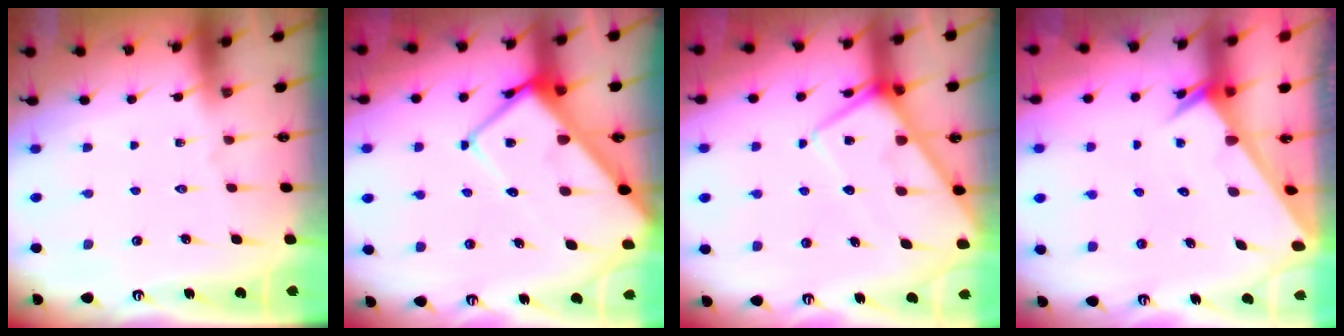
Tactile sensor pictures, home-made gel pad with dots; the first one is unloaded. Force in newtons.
{"total": 12.7, "press": 12.6, "slide": 1.3}
{"total": 11.8, "press": 11.8, "slide": 1.2}
{"total": 2.4, "press": 2.4, "slide": 0.0}